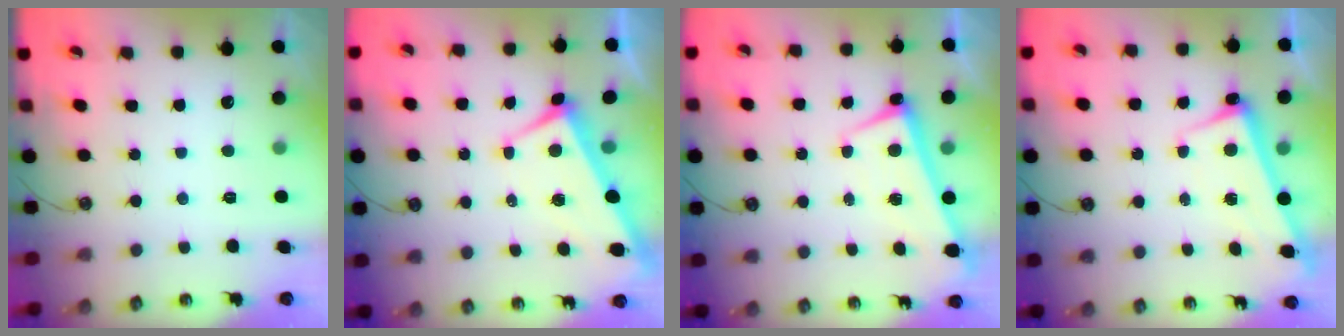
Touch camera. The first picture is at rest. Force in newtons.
{"total": 2.2, "press": 2.0, "slide": 0.8}
{"total": 1.3, "press": 1.0, "slide": 0.8}
{"total": 2.6, "press": 2.4, "slide": 0.9}